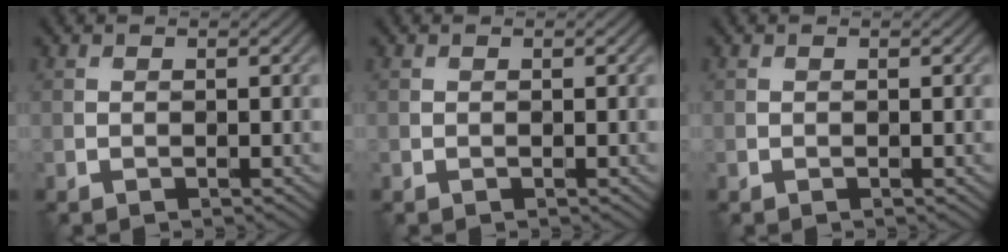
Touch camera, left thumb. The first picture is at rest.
{"total": 0.0}
{"total": 0.0}